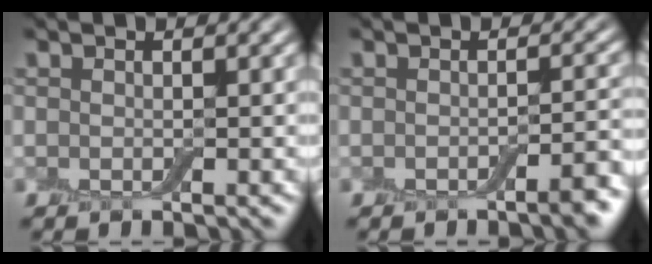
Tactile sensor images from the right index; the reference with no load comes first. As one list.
[{"total": 2.4, "force": [-1.3, 0.5, 1.9], "torque": [-0.024, 0.004, -0.024]}]